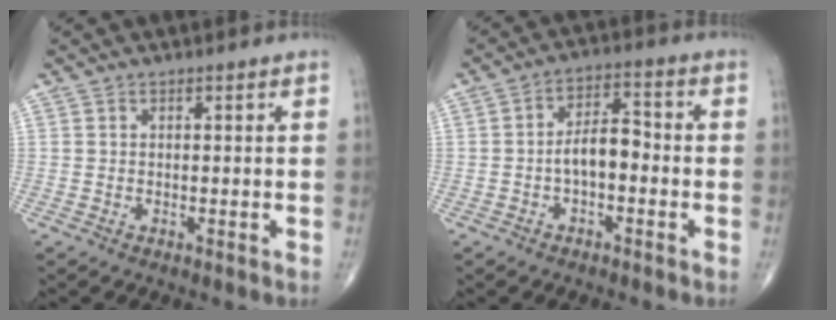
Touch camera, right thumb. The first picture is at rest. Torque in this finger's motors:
{"motor_torque": [0.93, 1.27, 0.64, -0.19, 0.05]}